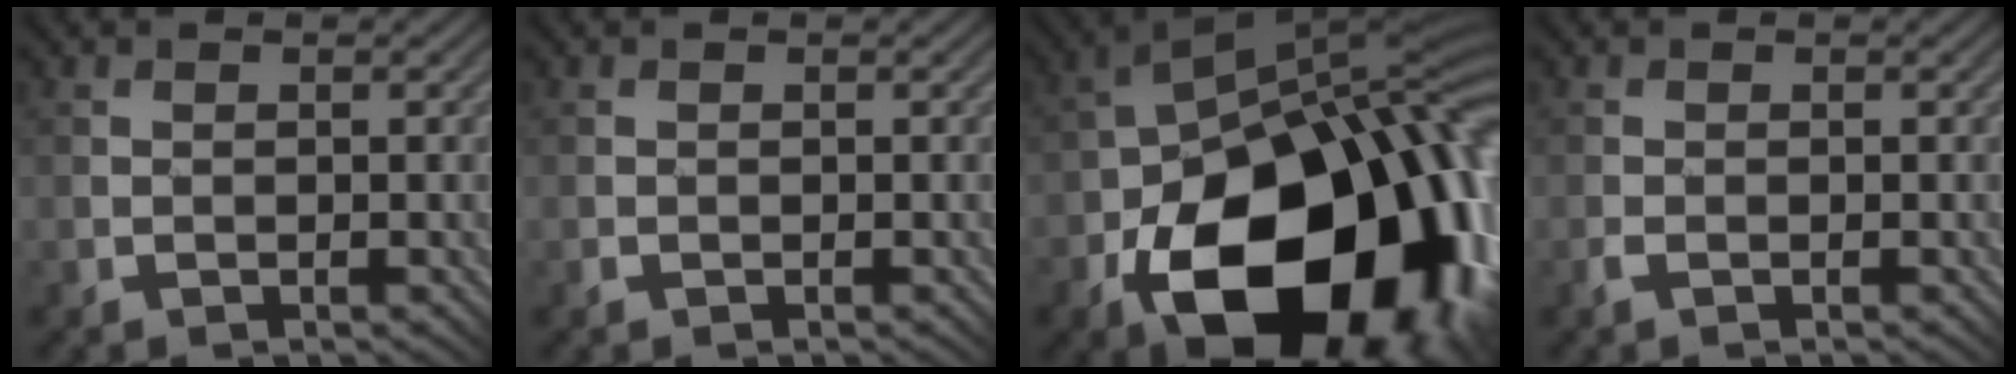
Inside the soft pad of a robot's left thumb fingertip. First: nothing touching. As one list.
[{"total": 0.6, "force": [0.0, 0.5, -0.3], "torque": [0.006, -0.001, -0.002]}, {"total": 18.8, "force": [-7.0, 11.7, 12.9], "torque": [-0.228, -0.050, -0.096]}, {"total": 0.8, "force": [-0.4, 0.6, 0.3], "torque": [-0.011, -0.003, -0.015]}]